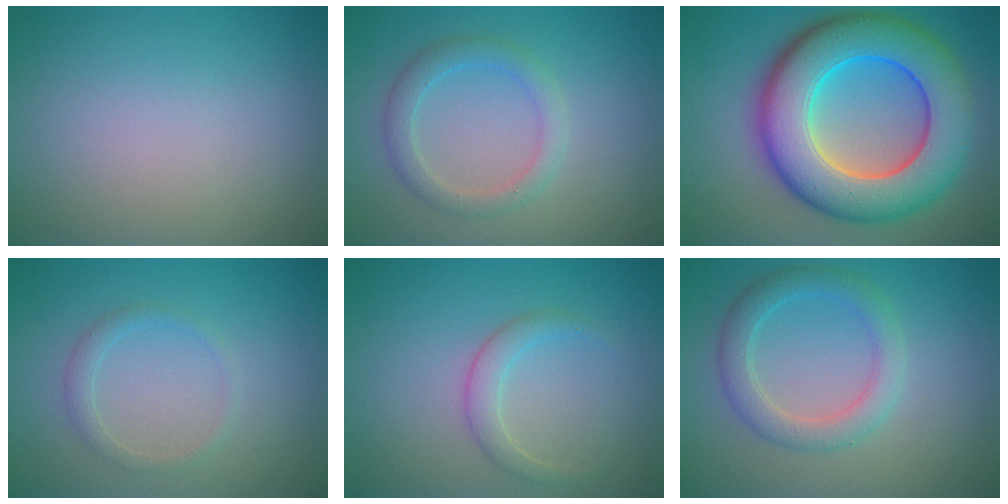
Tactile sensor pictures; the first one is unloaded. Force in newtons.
{"total": 2.5, "press": 2.5, "slide": 0.0}
{"total": 13.1, "press": 13.1, "slide": 0.2}
{"total": 1.3, "press": 1.3, "slide": 0.2}
{"total": 1.8, "press": 1.8, "slide": 0.2}
{"total": 3.4, "press": 3.4, "slide": 0.2}